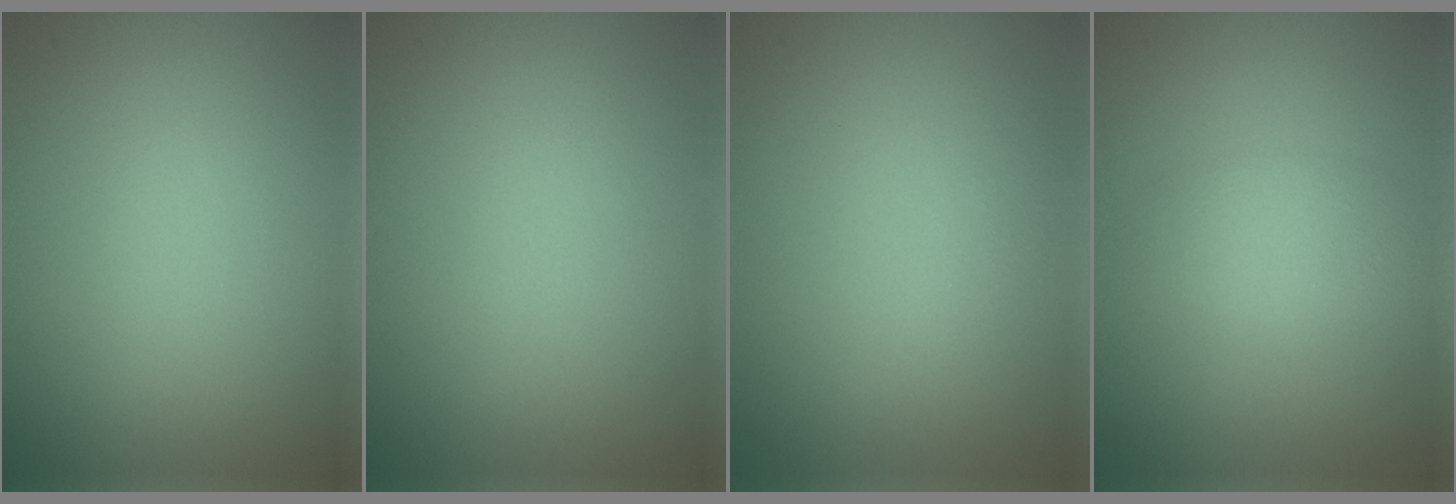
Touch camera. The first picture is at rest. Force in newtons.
{"total": 0.0}
{"total": 1.1, "press": 1.1, "slide": 0.0}
{"total": 2.4, "press": 2.4, "slide": 0.1}